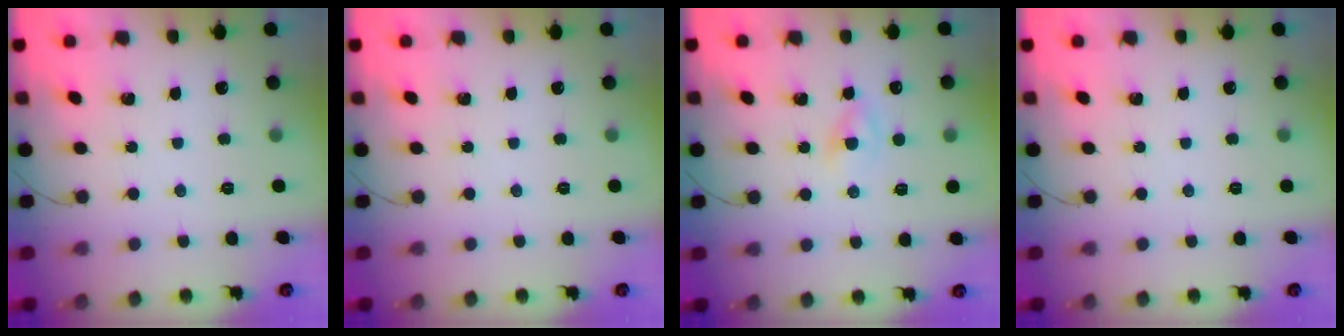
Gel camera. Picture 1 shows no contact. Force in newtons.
{"total": 0.0}
{"total": 2.2, "press": 2.0, "slide": 1.0}
{"total": 0.0}